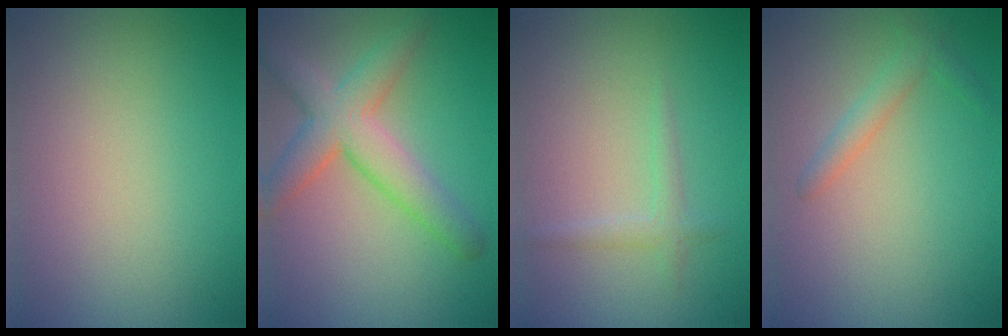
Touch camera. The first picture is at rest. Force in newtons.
{"total": 5.5, "press": 5.5, "slide": 0.1}
{"total": 1.4, "press": 1.4, "slide": 0.1}
{"total": 1.6, "press": 1.6, "slide": 0.1}